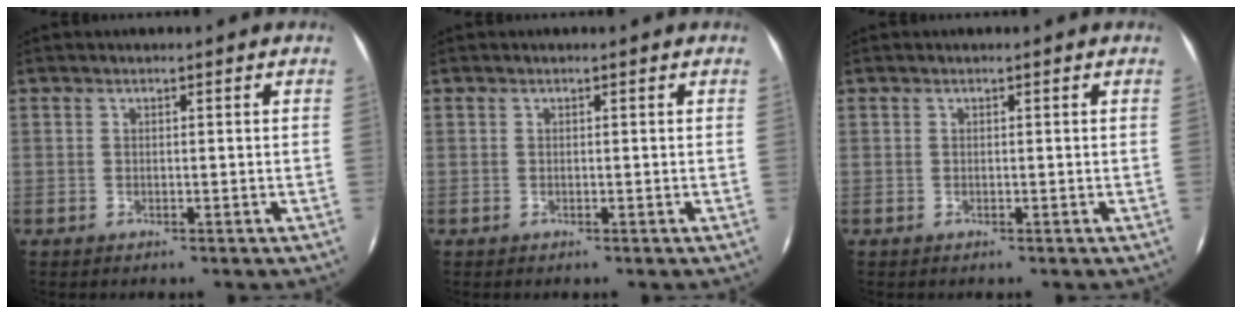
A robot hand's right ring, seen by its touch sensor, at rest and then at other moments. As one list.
[{"total": 0.0}, {"total": 0.0}]